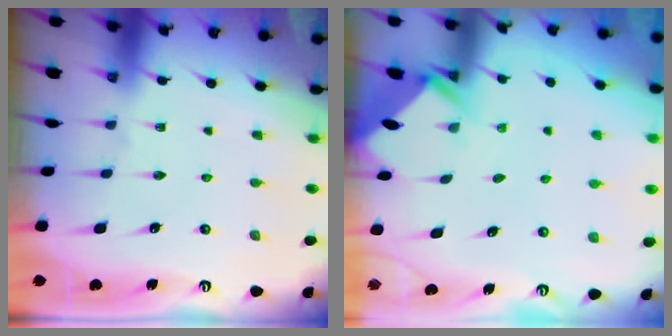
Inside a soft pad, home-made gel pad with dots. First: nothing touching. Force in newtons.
{"total": 2.6, "press": 2.6, "slide": 0.2}